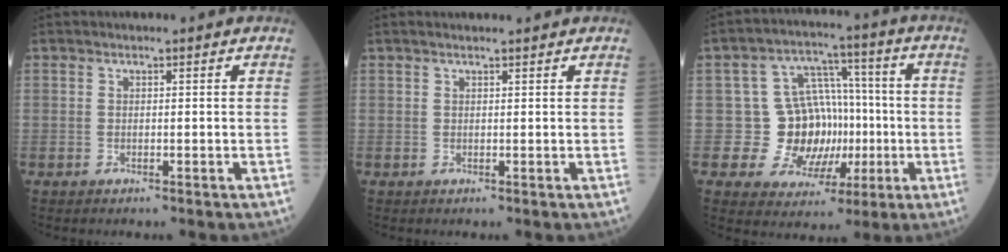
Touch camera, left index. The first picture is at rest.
{"total": 2.9, "force": [2.7, 0.2, 1.0], "torque": [-0.011, 0.024, 0.045]}
{"total": 10.9, "force": [-1.3, 9.8, 4.6], "torque": [-0.064, 0.033, -0.004]}